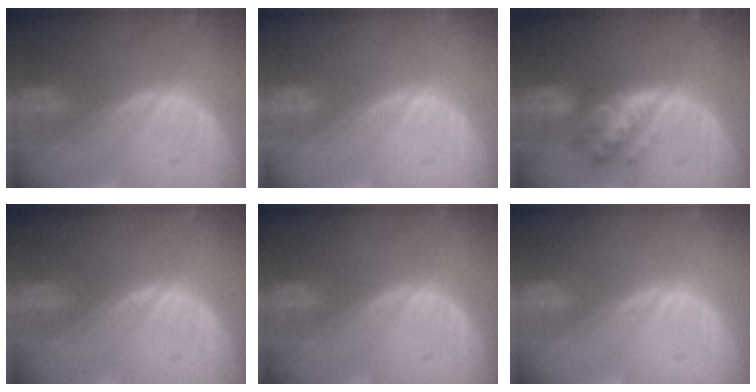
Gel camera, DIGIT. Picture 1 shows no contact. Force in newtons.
{"total": 0.0}
{"total": 6.3, "press": 5.7, "slide": 2.7}
{"total": 0.5, "press": 0.4, "slide": 0.4}
{"total": 0.0}
{"total": 0.0}